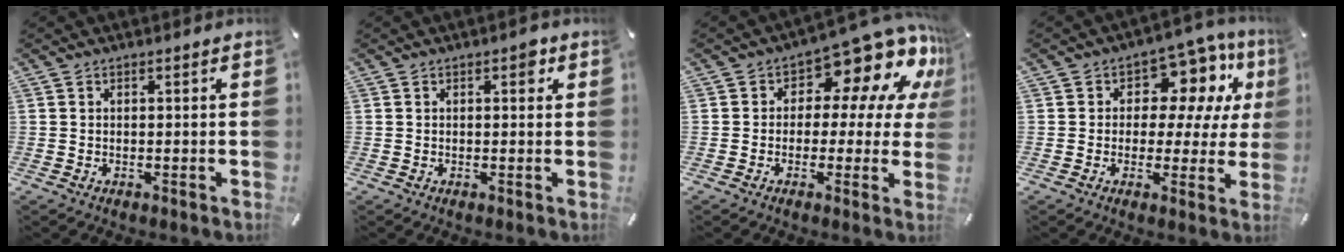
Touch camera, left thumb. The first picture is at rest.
{"total": 2.3, "force": [0.8, 1.2, 1.7], "torque": [-0.014, -0.001, 0.005]}
{"total": 12.2, "force": [7.5, 6.4, 7.2], "torque": [-0.102, -0.070, 0.127]}
{"total": 10.3, "force": [4.6, 7.2, 5.8], "torque": [-0.090, -0.031, 0.084]}